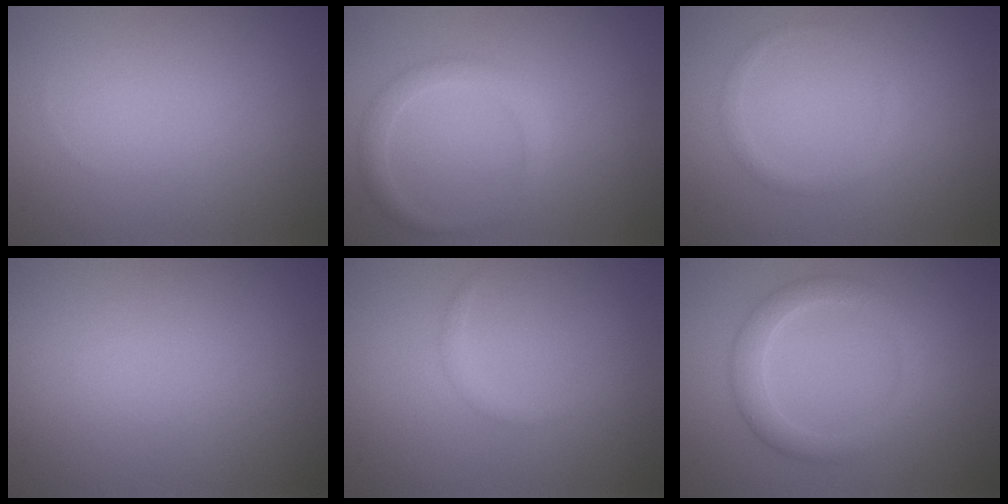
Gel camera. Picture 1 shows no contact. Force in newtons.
{"total": 1.9, "press": 1.9, "slide": 0.1}
{"total": 0.9, "press": 0.9, "slide": 0.1}
{"total": 0.0}
{"total": 0.7, "press": 0.7, "slide": 0.1}
{"total": 2.8, "press": 2.8, "slide": 0.3}